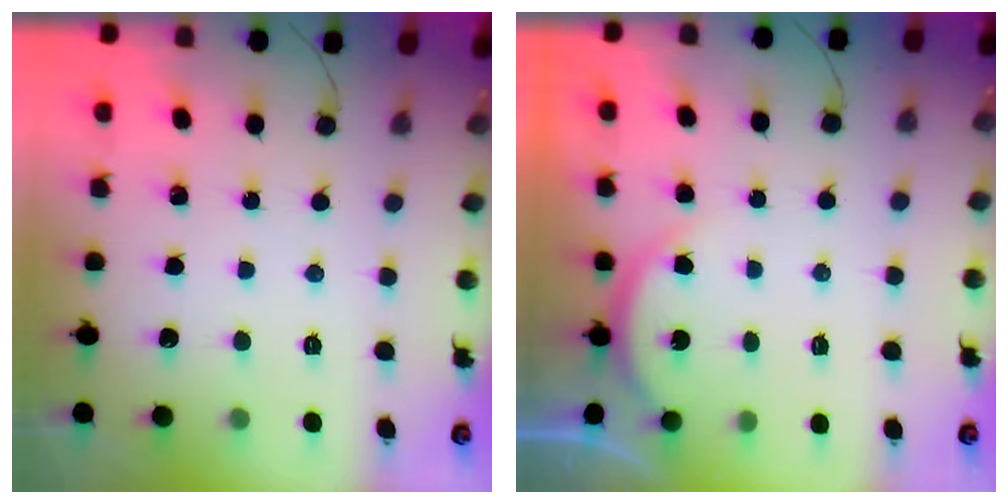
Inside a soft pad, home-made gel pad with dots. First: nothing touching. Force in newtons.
{"total": 3.2, "press": 3.2, "slide": 0.6}